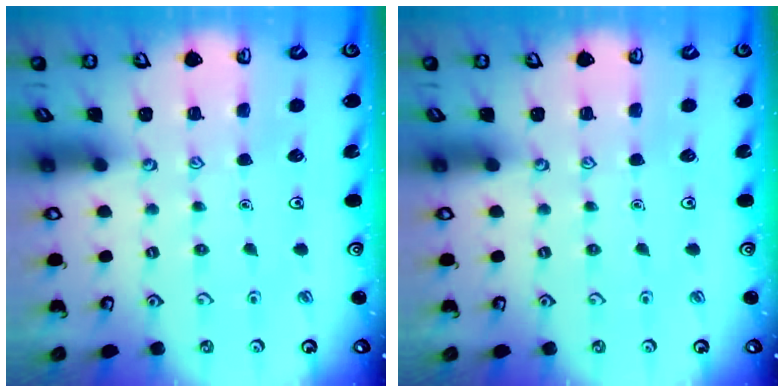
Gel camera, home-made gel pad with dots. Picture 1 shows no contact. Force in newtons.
{"total": 0.0}